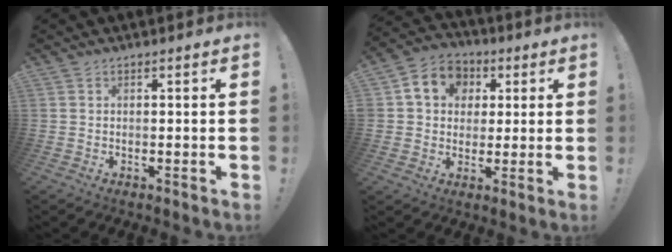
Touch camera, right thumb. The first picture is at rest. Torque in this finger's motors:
{"motor_torque": [1.47, 1.60, 0.50, -0.29, 0.06]}